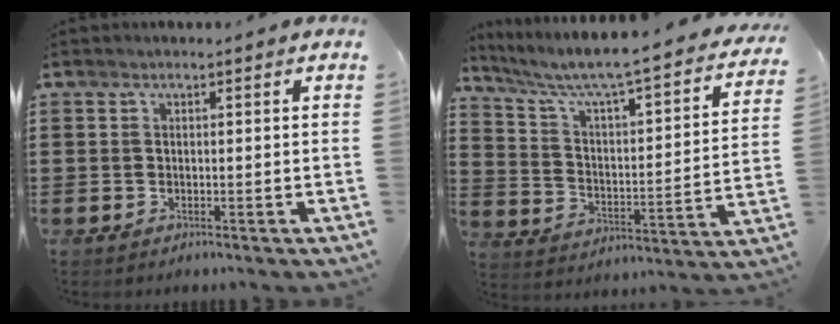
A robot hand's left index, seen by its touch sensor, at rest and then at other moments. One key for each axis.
{"total": 5.4, "fx": 4.4, "fy": 0.3, "fz": 3.1, "tx": -0.083, "ty": -0.047, "tz": 0.064}